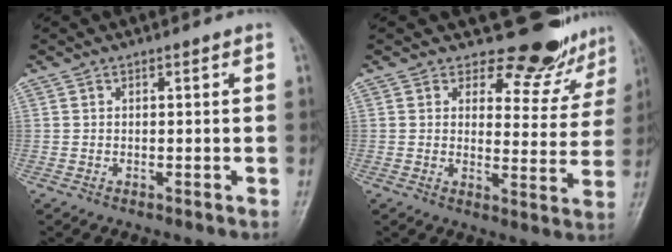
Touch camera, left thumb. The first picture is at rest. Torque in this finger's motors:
{"motor_torque": [0.14, -0.08, -0.21, -0.23, -0.06]}